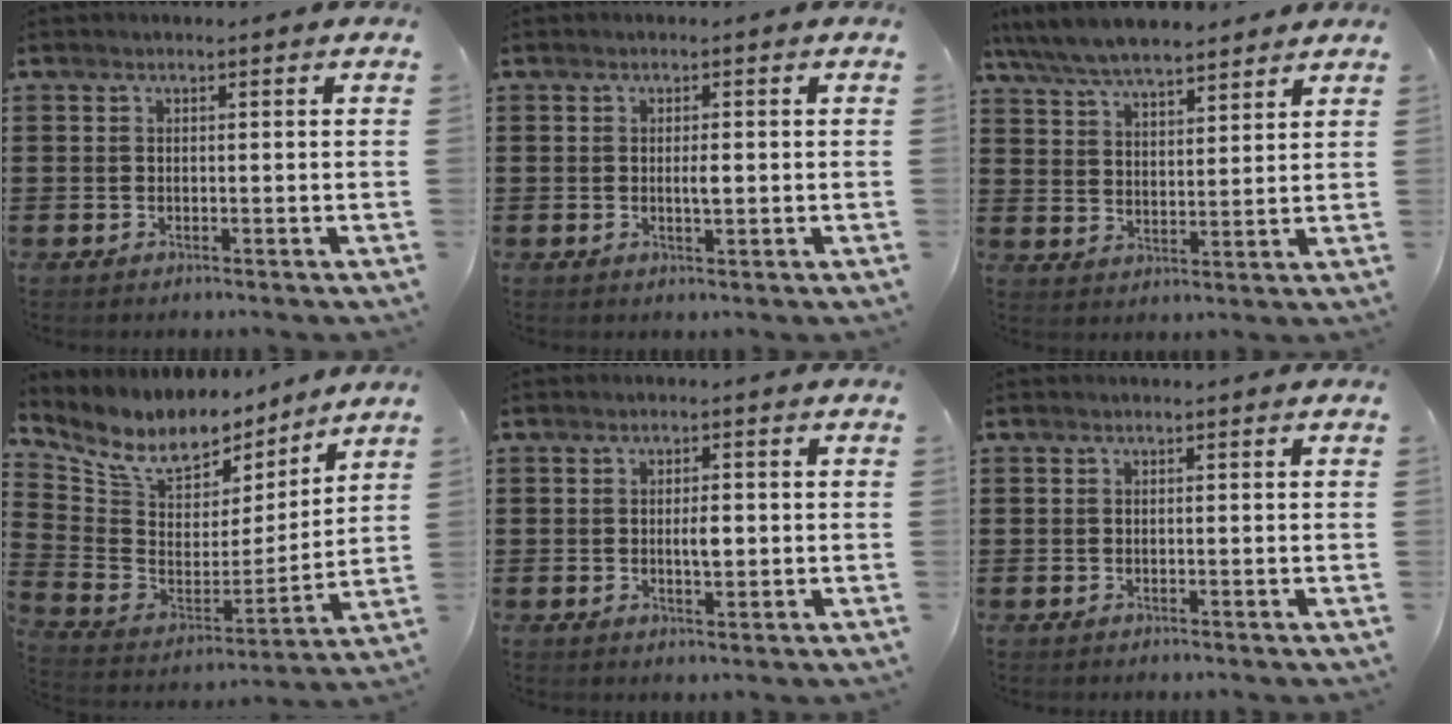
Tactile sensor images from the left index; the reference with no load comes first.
{"total": 1.9, "force": [0.0, 0.5, 1.8], "torque": [-0.034, 0.000, -0.001]}
{"total": 7.0, "force": [6.5, 1.4, 2.2], "torque": [-0.067, -0.018, 0.119]}
{"total": 9.1, "force": [7.0, 4.5, 3.6], "torque": [-0.105, -0.041, 0.125]}
{"total": 2.7, "force": [0.0, 0.9, 2.5], "torque": [-0.039, -0.003, -0.003]}
{"total": 0.0}